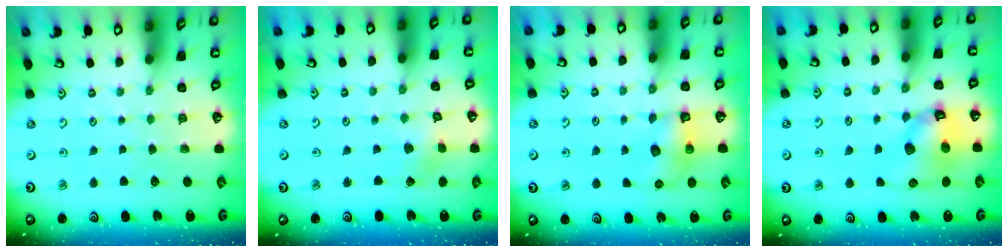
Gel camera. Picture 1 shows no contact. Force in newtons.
{"total": 2.2, "press": 2.2, "slide": 0.3}
{"total": 6.6, "press": 6.6, "slide": 0.3}
{"total": 11.2, "press": 11.2, "slide": 0.9}